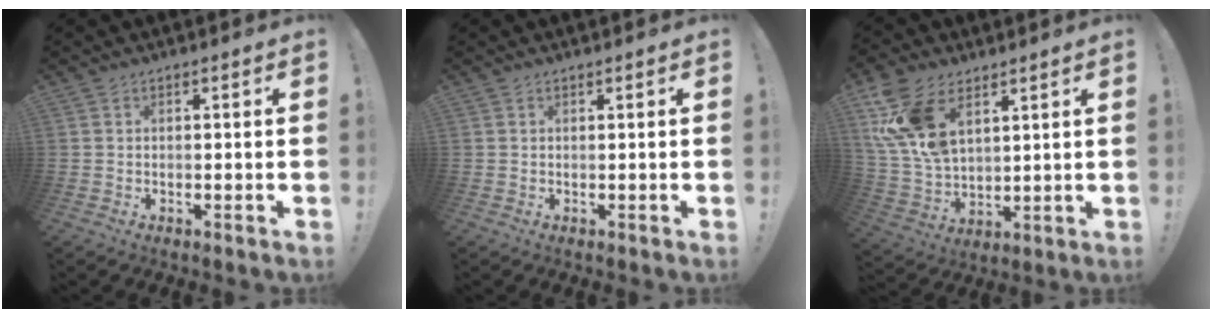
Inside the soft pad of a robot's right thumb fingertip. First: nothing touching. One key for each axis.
{"total": 0.0}
{"total": 15.9, "fx": 7.6, "fy": 9.6, "fz": 10.2, "tx": -0.203, "ty": -0.033, "tz": 0.146}